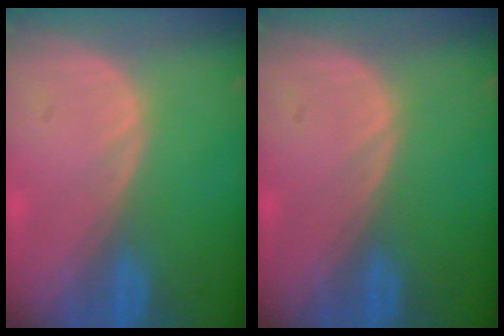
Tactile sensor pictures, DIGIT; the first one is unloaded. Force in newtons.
{"total": 0.0}